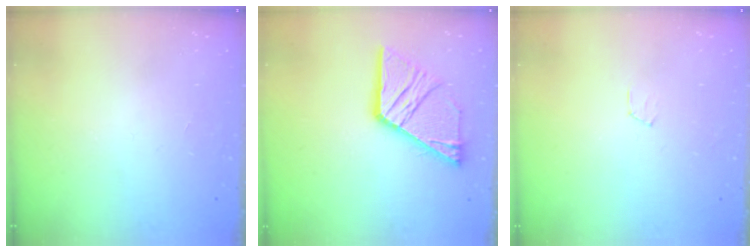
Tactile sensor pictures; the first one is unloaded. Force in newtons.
{"total": 15.6, "press": 15.5, "slide": 1.6}
{"total": 3.3, "press": 3.3, "slide": 0.3}